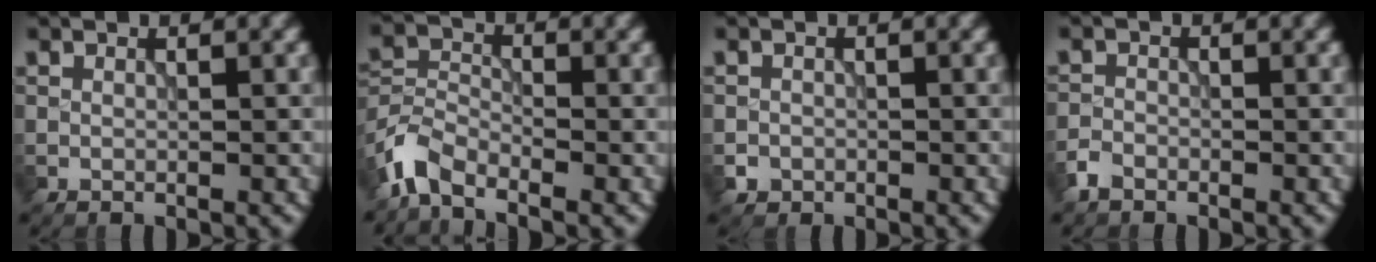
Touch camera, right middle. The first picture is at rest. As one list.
[{"total": 4.0, "force": [-3.1, 1.6, 1.8], "torque": [-0.040, -0.002, -0.078]}, {"total": 1.1, "force": [-0.5, 1.0, 0.0], "torque": [0.006, -0.002, -0.010]}, {"total": 1.5, "force": [-1.2, 0.8, 0.4], "torque": [-0.004, 0.002, -0.029]}]